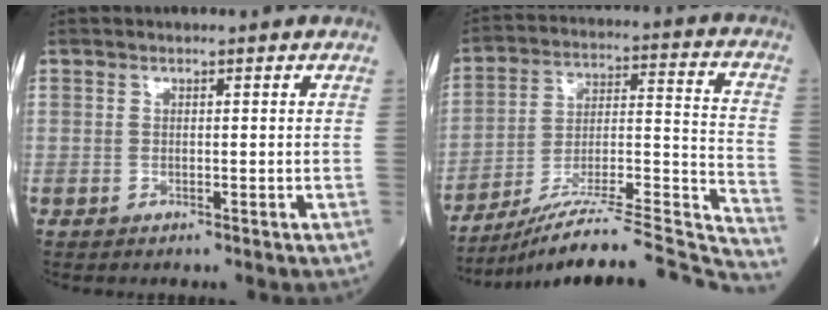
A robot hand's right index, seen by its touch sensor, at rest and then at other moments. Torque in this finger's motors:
{"motor_torque": [-0.38, -0.32, 0.15, 0.04]}